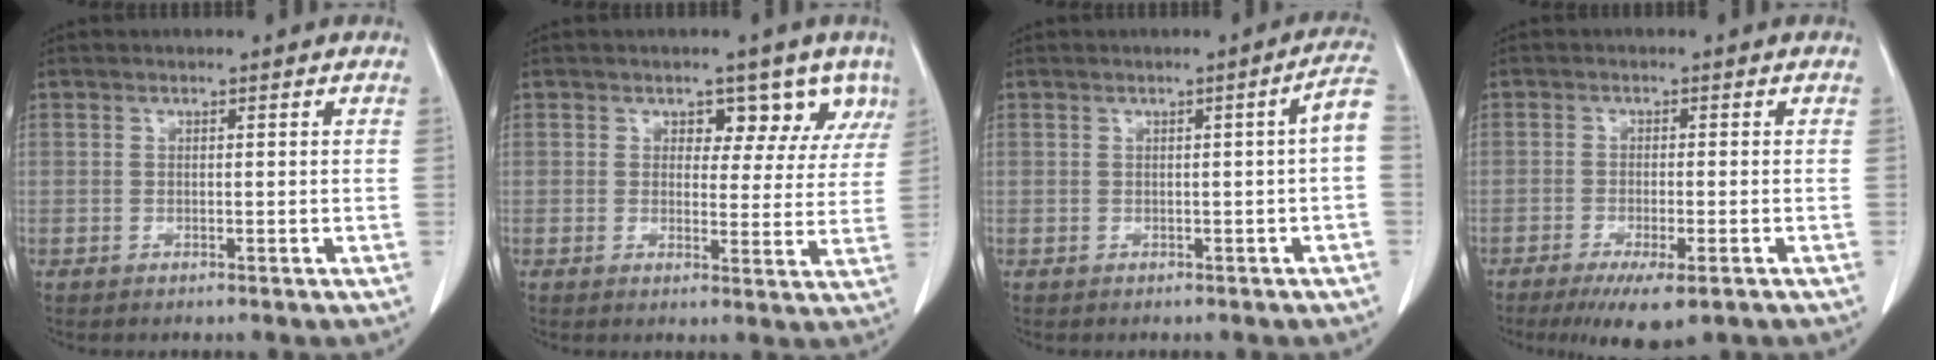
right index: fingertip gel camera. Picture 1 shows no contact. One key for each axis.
{"total": 5.8, "fx": 3.8, "fy": 3.7, "fz": 2.4, "tx": -0.006, "ty": -0.003, "tz": 0.037}
{"total": 3.5, "fx": -0.3, "fy": -0.2, "fz": 3.5, "tx": -0.035, "ty": 0.006, "tz": -0.004}
{"total": 7.1, "fx": -4.5, "fy": 1.2, "fz": 5.4, "tx": -0.081, "ty": -0.018, "tz": -0.066}